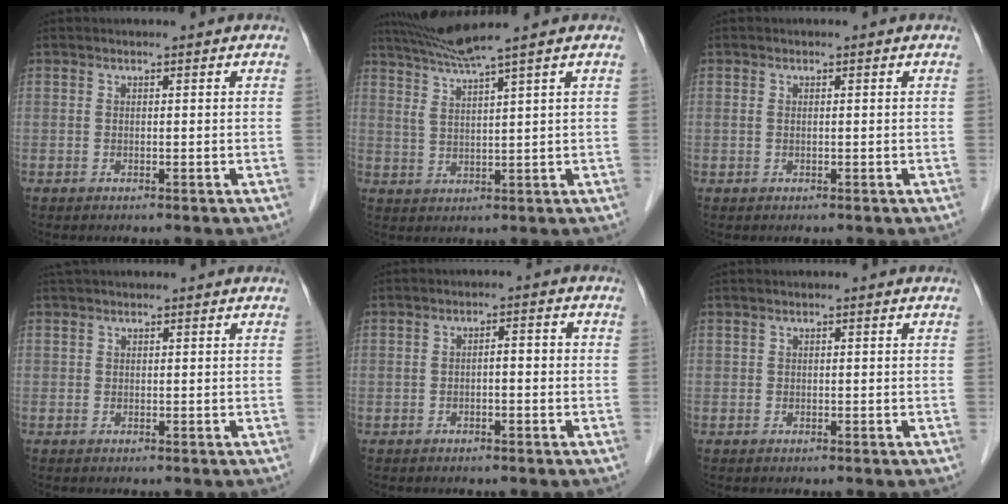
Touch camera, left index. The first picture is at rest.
{"total": 6.1, "force": [4.9, -2.2, 2.9], "torque": [-0.062, -0.004, 0.097]}
{"total": 0.6, "force": [0.1, 0.2, 0.5], "torque": [-0.016, 0.000, 0.002]}
{"total": 1.0, "force": [0.7, 0.6, 0.0], "torque": [-0.003, 0.018, 0.013]}
{"total": 2.5, "force": [-0.6, 0.7, 2.3], "torque": [-0.037, 0.016, -0.007]}
{"total": 0.0}